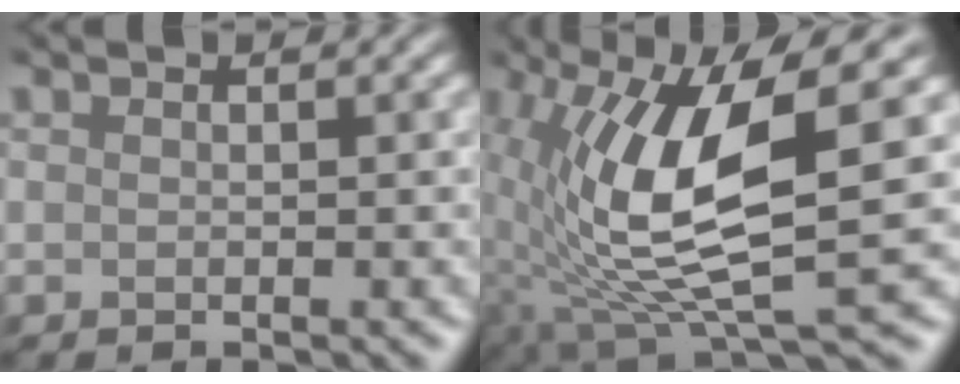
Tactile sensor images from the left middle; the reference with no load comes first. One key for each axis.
{"total": 10.3, "fx": 1.1, "fy": 2.9, "fz": 9.8, "tx": -0.201, "ty": -0.016, "tz": 0.020}